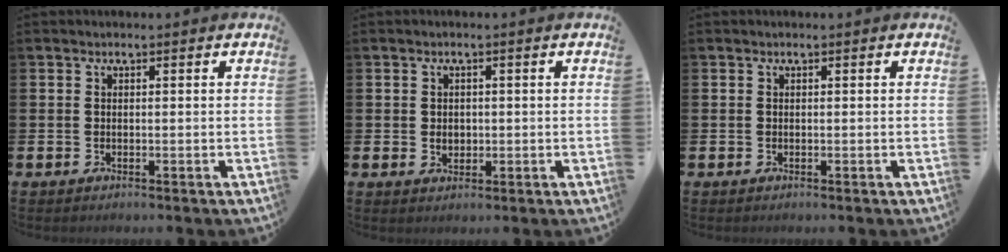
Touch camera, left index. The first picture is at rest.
{"total": 1.6, "force": [0.2, 1.3, 0.7], "torque": [-0.004, 0.005, -0.001]}
{"total": 0.0}